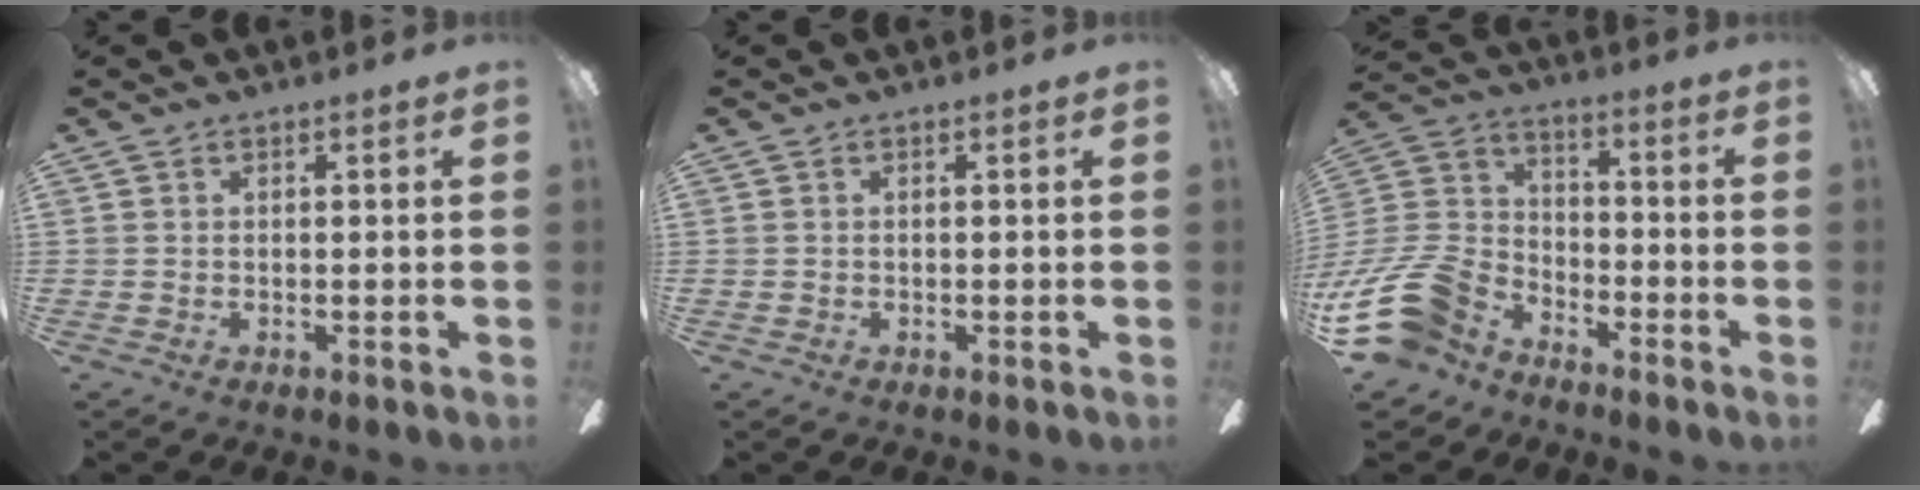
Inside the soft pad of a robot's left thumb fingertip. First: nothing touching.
{"total": 0.0}
{"total": 17.5, "force": [-10.3, 10.6, 9.3], "torque": [-0.218, 0.045, -0.185]}